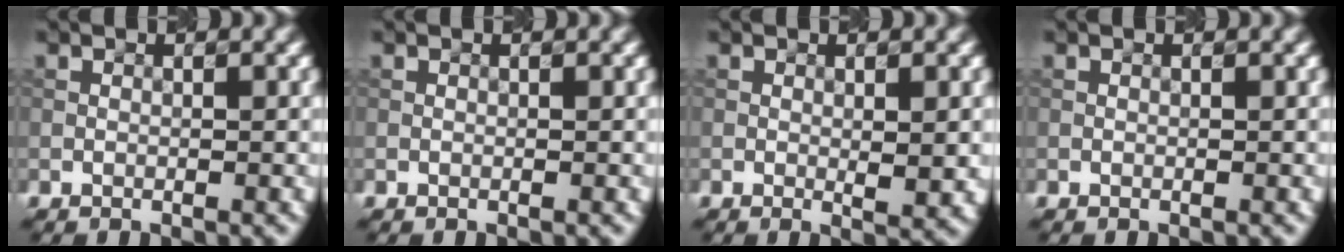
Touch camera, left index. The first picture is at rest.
{"total": 0.0}
{"total": 2.3, "force": [-0.1, 0.6, 2.2], "torque": [-0.035, -0.006, 0.001]}
{"total": 0.0}